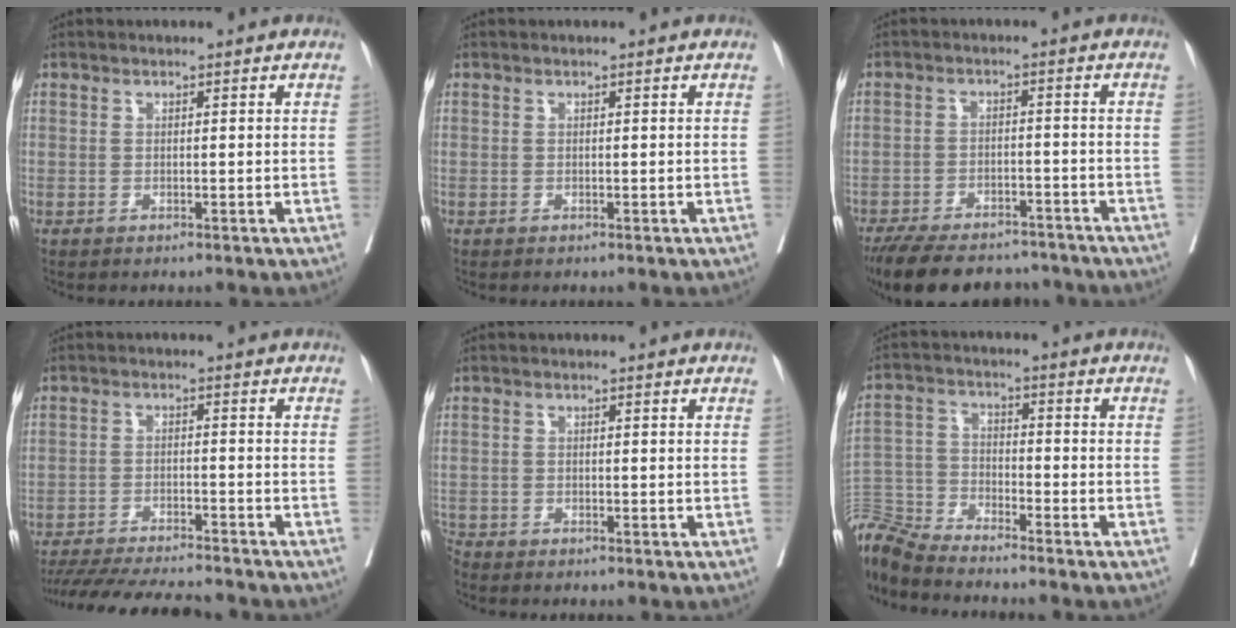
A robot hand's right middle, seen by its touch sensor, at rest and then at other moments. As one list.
[{"total": 0.0}, {"total": 15.7, "force": [-13.5, 5.4, 6.0], "torque": [-0.130, -0.006, -0.194]}, {"total": 16.3, "force": [-14.8, 1.6, 6.5], "torque": [-0.116, -0.026, -0.218]}, {"total": 2.0, "force": [-1.9, 0.5, 0.2], "torque": [-0.001, -0.004, -0.035]}, {"total": 11.3, "force": [-11.1, 0.8, 2.1], "torque": [-0.046, 0.011, -0.213]}]